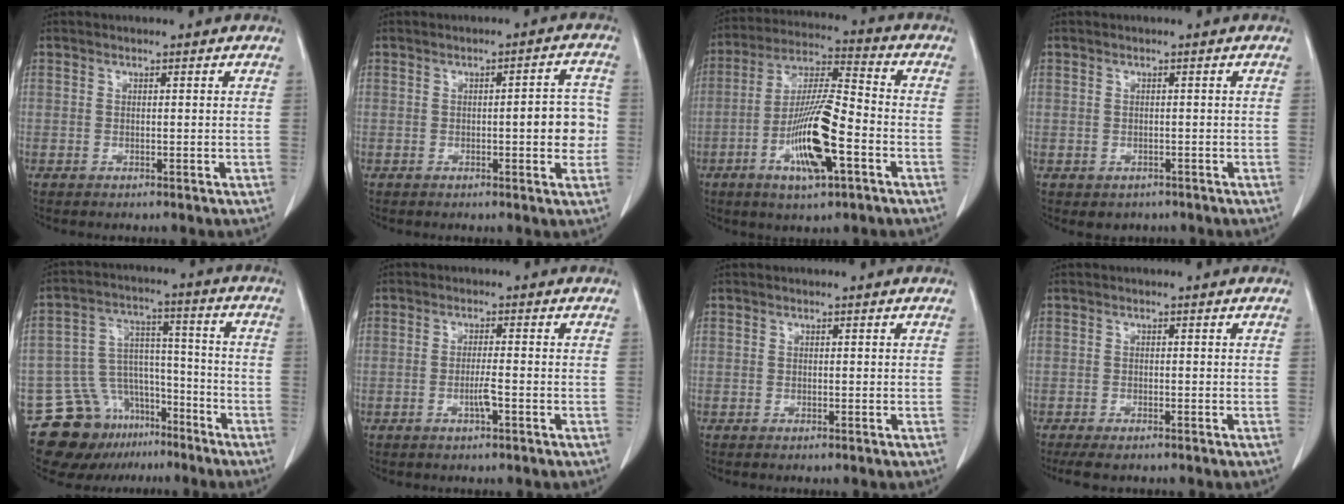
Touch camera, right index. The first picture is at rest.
{"total": 5.5, "force": [-0.6, 1.4, 5.3], "torque": [-0.062, 0.010, -0.009]}
{"total": 13.7, "force": [-4.9, 2.4, 12.6], "torque": [-0.243, -0.004, -0.087]}
{"total": 1.9, "force": [-1.0, 1.6, 0.3], "torque": [-0.003, 0.003, -0.010]}
{"total": 13.1, "force": [-9.8, 8.1, 3.1], "torque": [-0.048, 0.065, -0.156]}
{"total": 2.5, "force": [-0.9, -0.1, 2.3], "torque": [-0.045, -0.002, -0.018]}
{"total": 0.0}
{"total": 3.5, "force": [-2.9, 1.0, 1.7], "torque": [-0.029, -0.010, -0.044]}